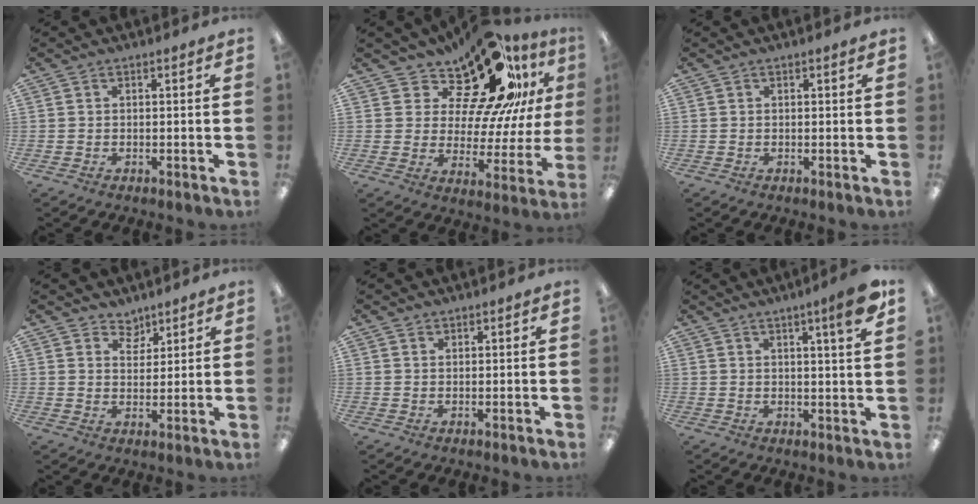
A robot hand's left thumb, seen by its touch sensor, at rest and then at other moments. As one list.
[{"total": 20.5, "force": [14.3, 8.5, 12.1], "torque": [-0.188, -0.099, 0.242]}, {"total": 0.5, "force": [0.2, 0.3, 0.4], "torque": [-0.007, 0.004, 0.003]}, {"total": 4.8, "force": [3.9, 2.8, 0.4], "torque": [0.000, -0.024, 0.069]}, {"total": 1.1, "force": [0.8, 0.7, 0.4], "torque": [-0.001, -0.002, 0.013]}, {"total": 7.3, "force": [4.3, 0.6, 5.9], "torque": [-0.082, -0.014, 0.062]}]